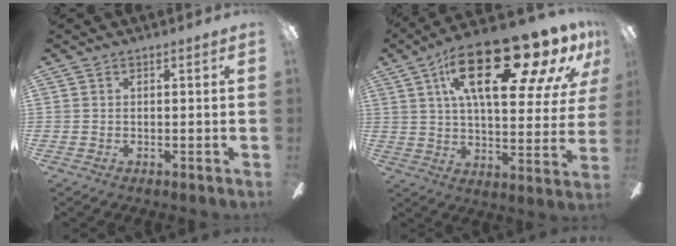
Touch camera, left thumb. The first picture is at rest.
{"total": 26.2, "force": [14.4, 9.7, 19.6], "torque": [-0.300, -0.067, 0.228]}